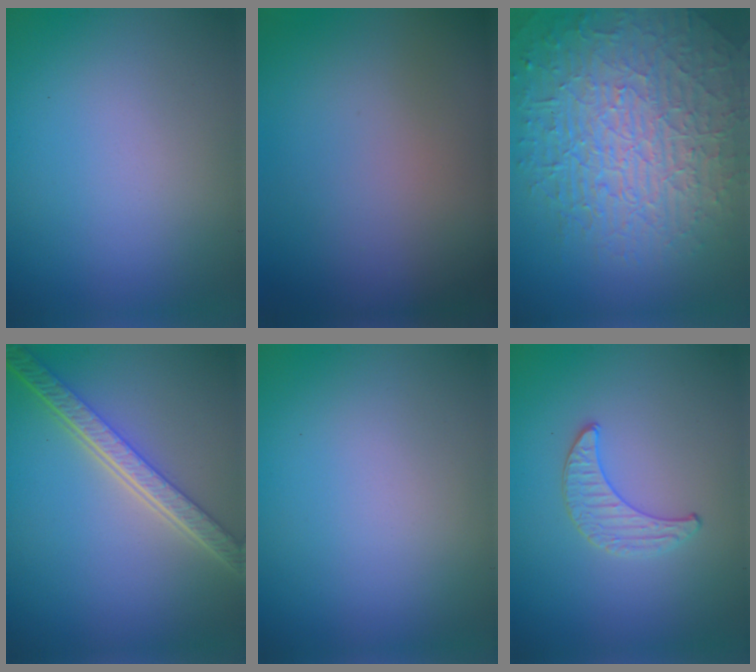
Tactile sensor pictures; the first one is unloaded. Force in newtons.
{"total": 0.0}
{"total": 9.7, "press": 6.4, "slide": 7.3}
{"total": 5.3, "press": 4.1, "slide": 3.4}
{"total": 0.0}
{"total": 1.3, "press": 1.3, "slide": 0.2}